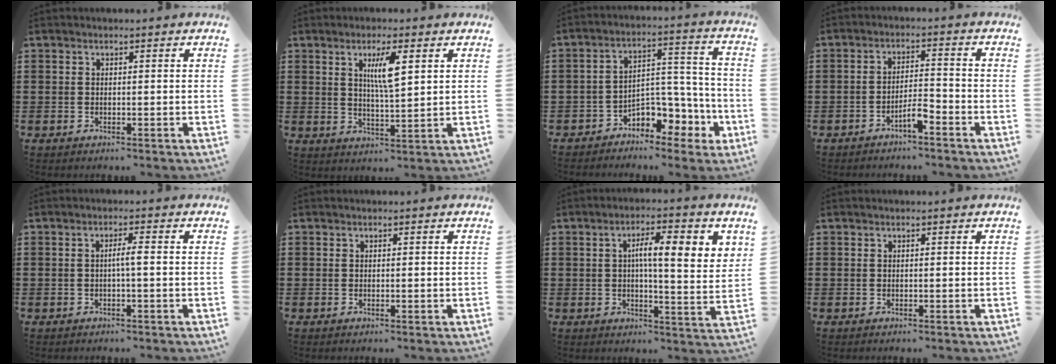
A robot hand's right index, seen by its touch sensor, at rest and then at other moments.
{"total": 5.4, "force": [2.1, 1.2, 4.8], "torque": [-0.094, 0.003, 0.031]}
{"total": 5.7, "force": [-3.1, 4.2, 2.3], "torque": [-0.040, 0.004, -0.060]}
{"total": 4.0, "force": [-2.8, 0.9, 2.8], "torque": [-0.056, 0.006, -0.055]}
{"total": 2.1, "force": [-0.3, 0.1, 2.1], "torque": [-0.041, 0.001, -0.007]}
{"total": 0.0}
{"total": 7.7, "force": [2.0, 1.6, 7.2], "torque": [-0.134, 0.001, 0.029]}
{"total": 0.0}